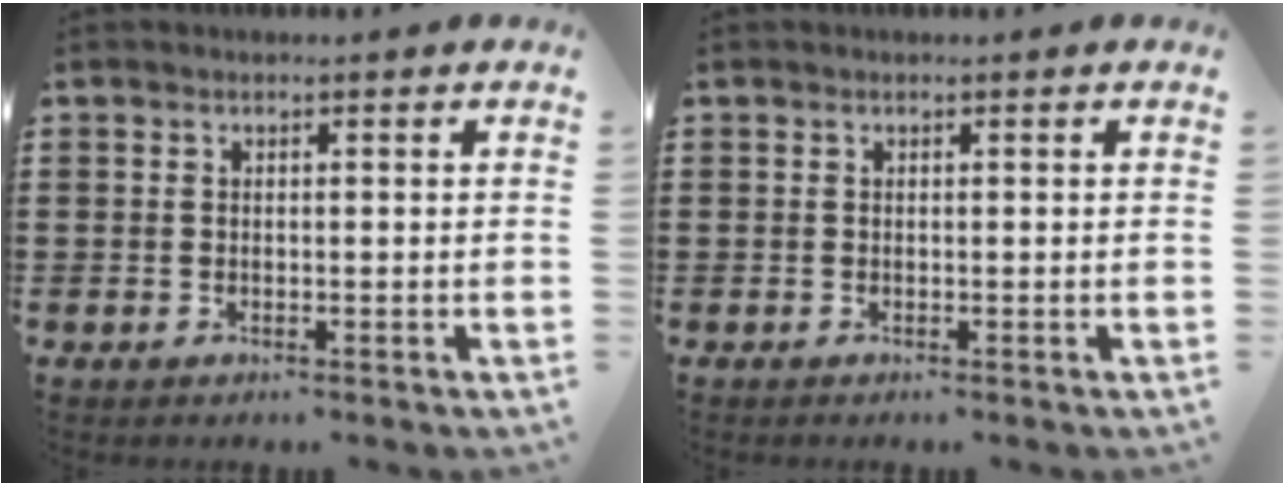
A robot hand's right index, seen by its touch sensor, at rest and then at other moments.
{"total": 0.0}